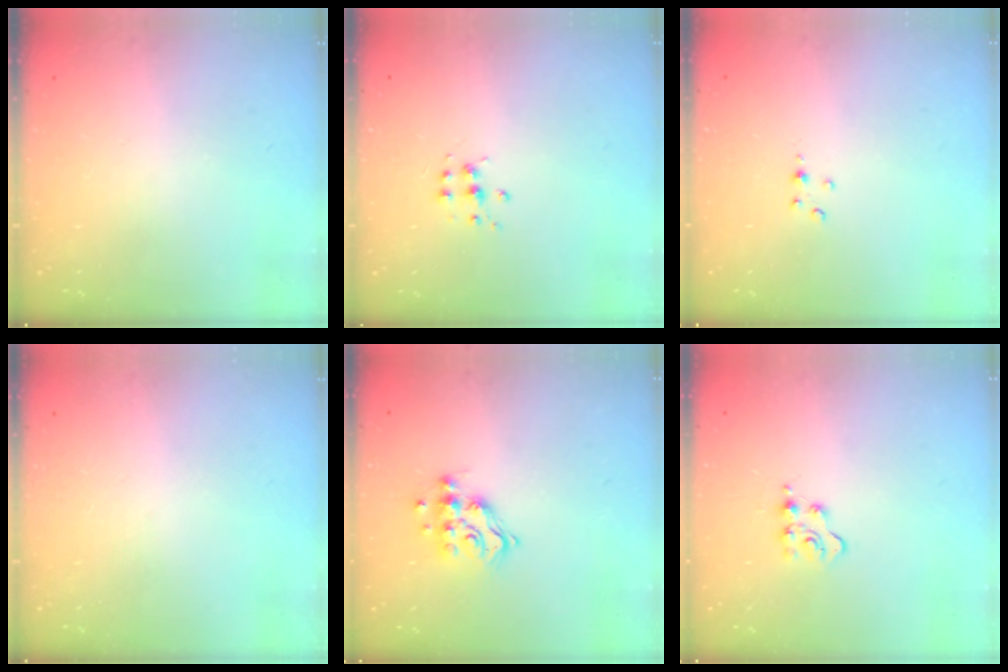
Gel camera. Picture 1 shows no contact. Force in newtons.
{"total": 4.8, "press": 4.7, "slide": 0.4}
{"total": 2.5, "press": 2.5, "slide": 0.3}
{"total": 0.0}
{"total": 11.2, "press": 11.2, "slide": 0.7}
{"total": 4.6, "press": 4.6, "slide": 0.6}